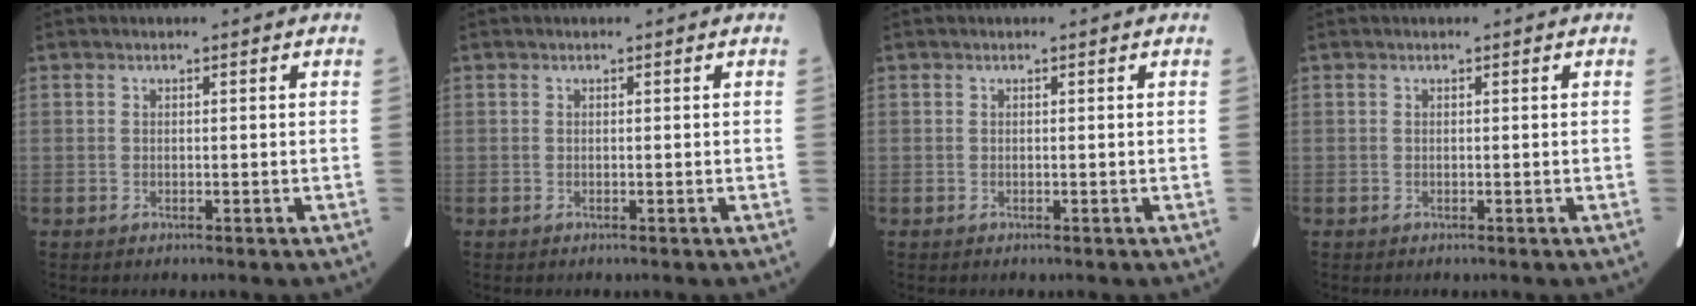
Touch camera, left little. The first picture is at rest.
{"total": 0.0}
{"total": 0.0}
{"total": 0.0}